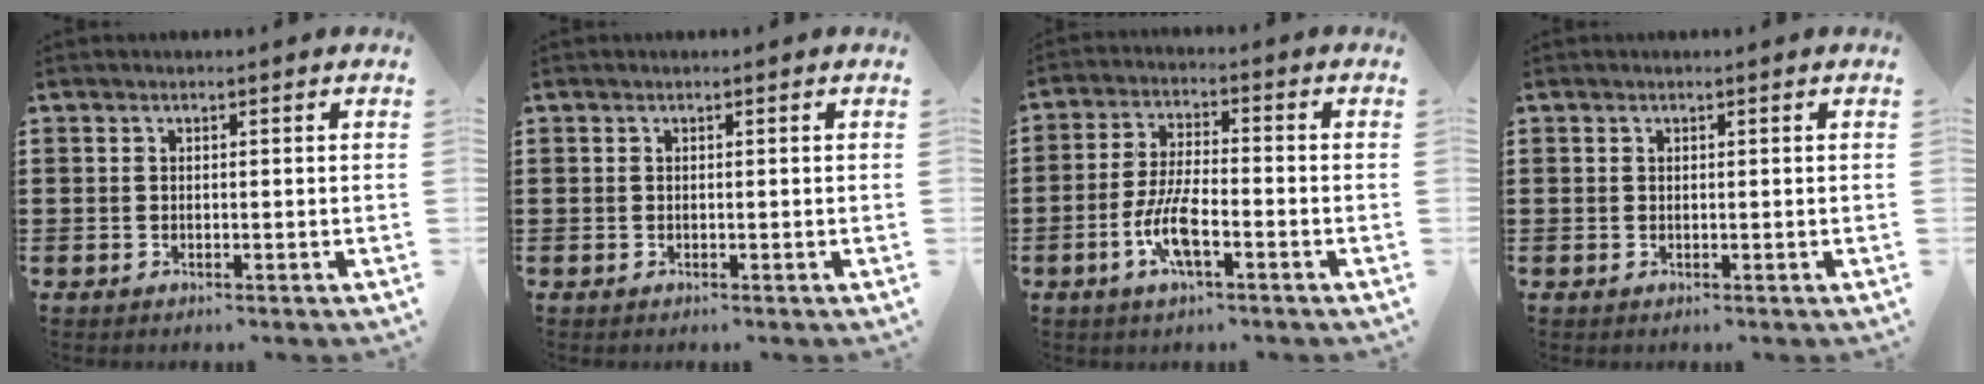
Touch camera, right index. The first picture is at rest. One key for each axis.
{"total": 0.0}
{"total": 7.3, "fx": -2.9, "fy": 2.2, "fz": 6.3, "tx": -0.143, "ty": -0.011, "tz": -0.058}
{"total": 0.0}